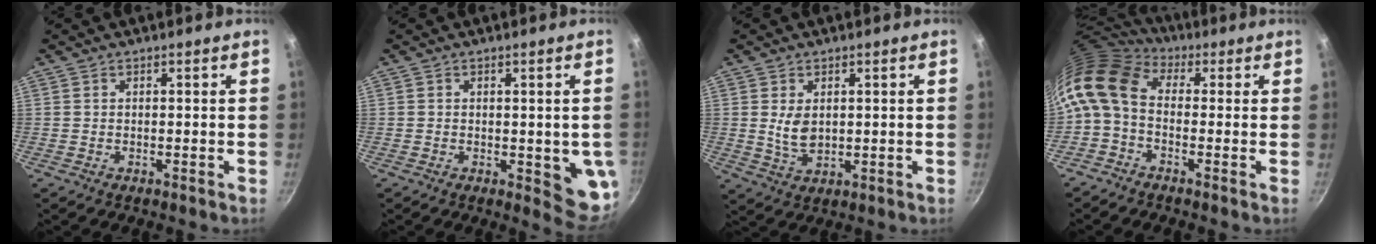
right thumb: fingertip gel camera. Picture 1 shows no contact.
{"total": 7.0, "force": [-0.7, 3.3, 6.1], "torque": [-0.054, -0.014, -0.007]}
{"total": 5.0, "force": [1.0, 3.1, 3.8], "torque": [-0.064, -0.016, 0.026]}
{"total": 12.0, "force": [0.4, 8.1, 8.9], "torque": [-0.177, 0.024, -0.013]}